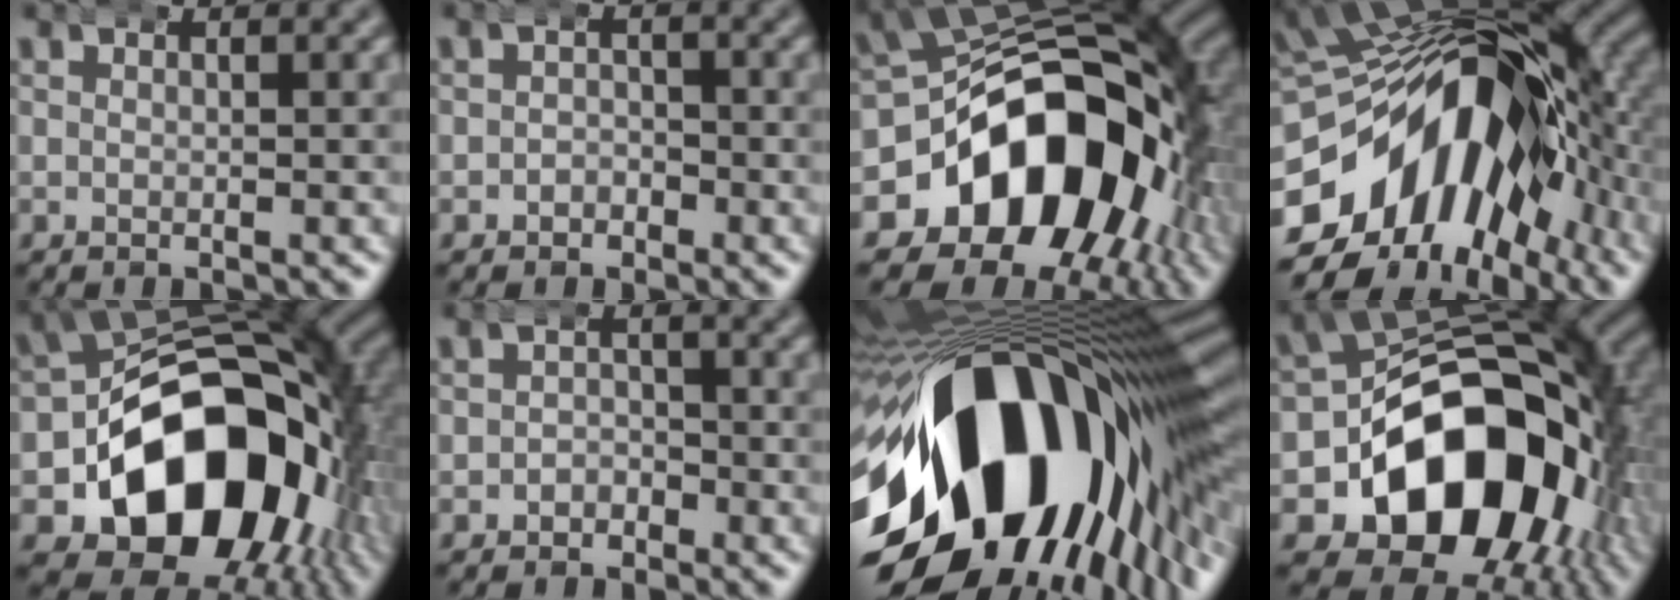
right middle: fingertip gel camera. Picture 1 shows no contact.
{"total": 1.7, "force": [-0.9, 1.4, 0.3], "torque": [-0.002, -0.005, -0.017]}
{"total": 26.1, "force": [-4.5, 18.7, 17.7], "torque": [-0.311, -0.069, -0.050]}
{"total": 22.1, "force": [-3.3, 15.2, 15.7], "torque": [-0.255, -0.028, -0.044]}
{"total": 26.5, "force": [-4.9, 18.4, 18.5], "torque": [-0.332, -0.081, -0.054]}
{"total": 2.0, "force": [-1.1, 1.7, 0.4], "torque": [-0.003, -0.005, -0.020]}
{"total": 30.8, "force": [-5.4, 18.6, 24.0], "torque": [-0.344, -0.005, -0.079]}
{"total": 26.3, "force": [-4.9, 18.3, 18.2], "torque": [-0.330, -0.081, -0.054]}